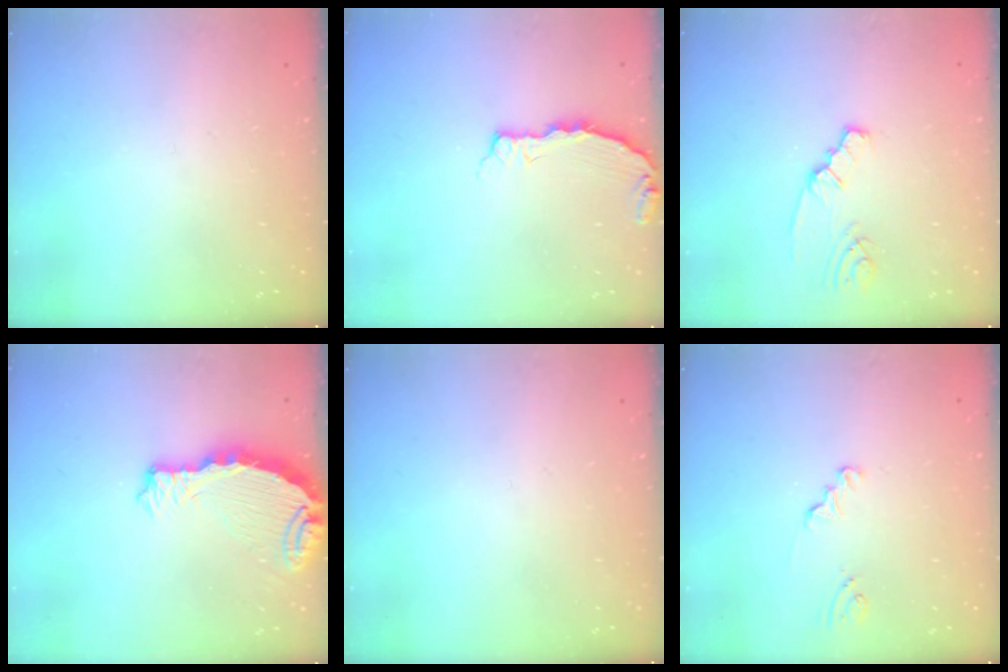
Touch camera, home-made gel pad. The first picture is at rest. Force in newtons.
{"total": 3.4, "press": 3.4, "slide": 0.4}
{"total": 2.0, "press": 2.0, "slide": 0.1}
{"total": 8.4, "press": 8.4, "slide": 0.8}
{"total": 0.0}
{"total": 1.4, "press": 1.4, "slide": 0.1}